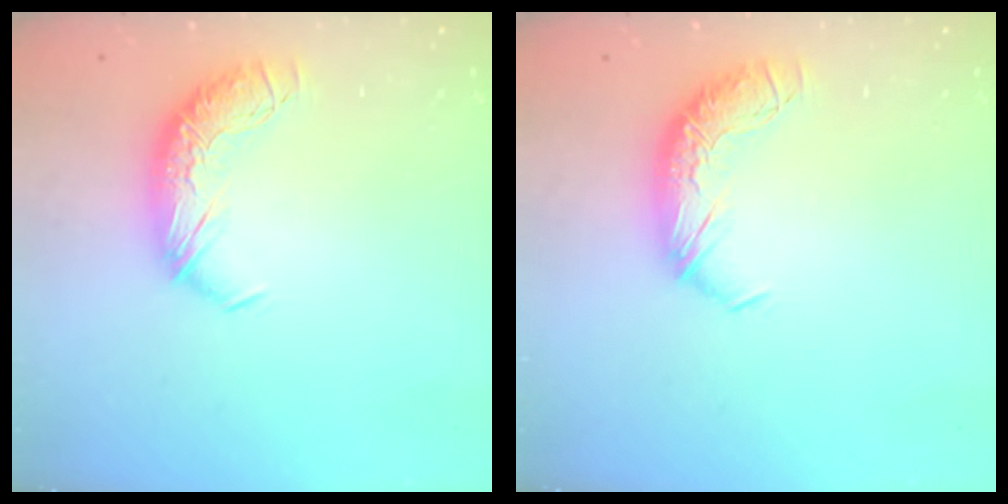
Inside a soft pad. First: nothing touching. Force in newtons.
{"total": 0.0}